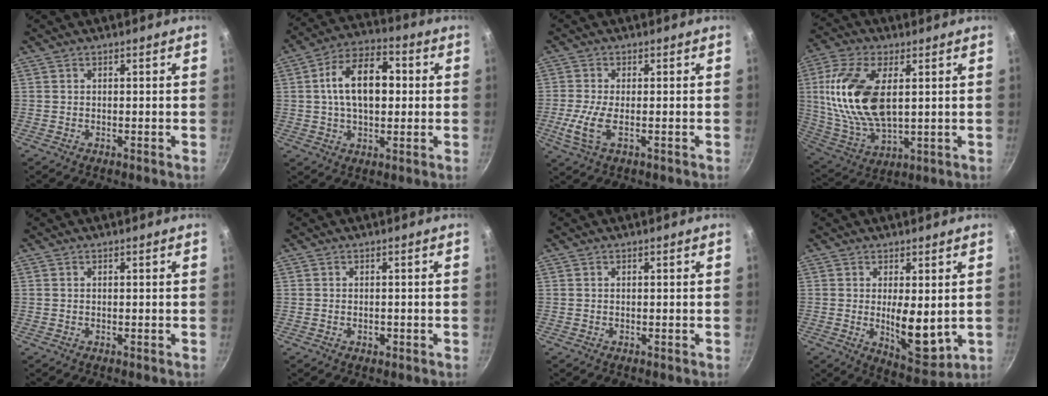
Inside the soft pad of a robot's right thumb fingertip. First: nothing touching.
{"total": 14.0, "force": [1.5, 8.4, 11.1], "torque": [-0.156, 0.025, 0.013]}
{"total": 5.6, "force": [-1.3, 1.8, 5.1], "torque": [-0.127, -0.004, -0.031]}
{"total": 18.5, "force": [3.4, 9.6, 15.5], "torque": [-0.304, -0.008, 0.071]}
{"total": 0.0}
{"total": 1.2, "force": [-0.4, 0.8, 0.7], "torque": [-0.010, 0.001, -0.007]}
{"total": 0.0}
{"total": 9.6, "force": [0.3, 4.0, 8.7], "torque": [-0.119, -0.027, 0.023]}